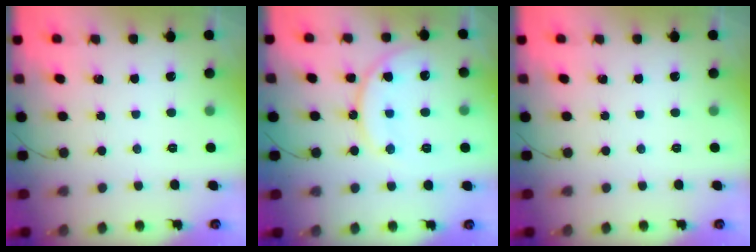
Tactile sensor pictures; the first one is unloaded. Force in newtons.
{"total": 13.5, "press": 13.5, "slide": 0.9}
{"total": 0.0}